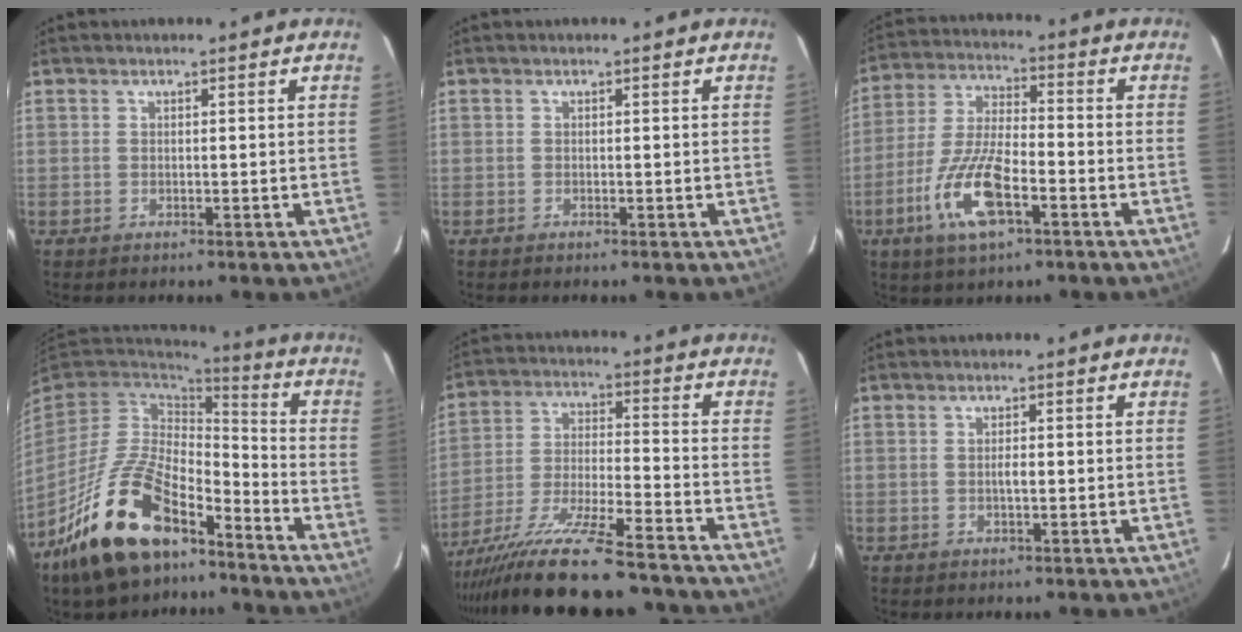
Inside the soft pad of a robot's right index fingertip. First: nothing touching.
{"total": 0.0}
{"total": 13.3, "force": [-6.0, 4.3, 11.1], "torque": [-0.239, -0.010, -0.117]}
{"total": 20.5, "force": [-13.0, 9.1, 12.8], "torque": [-0.269, -0.015, -0.234]}
{"total": 22.7, "force": [-19.4, 2.1, 11.6], "torque": [-0.233, -0.061, -0.315]}
{"total": 1.4, "force": [-0.1, 0.5, 1.3], "torque": [-0.023, 0.002, -0.002]}